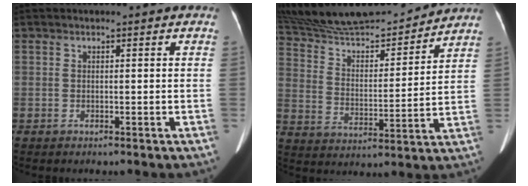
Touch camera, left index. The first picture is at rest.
{"total": 21.6, "force": [20.0, 3.3, 7.5], "torque": [-0.140, 0.003, 0.322]}